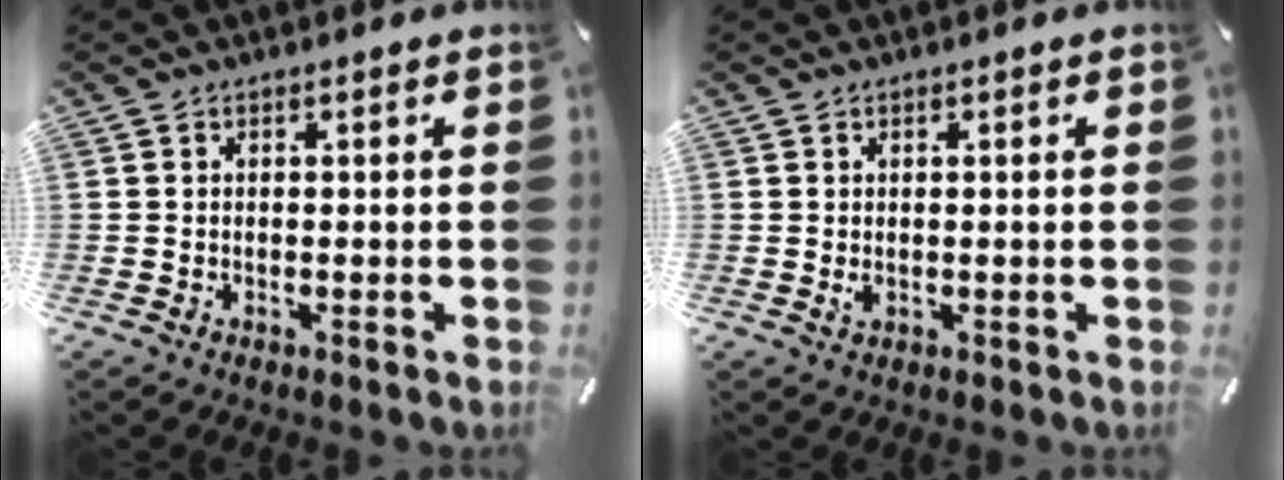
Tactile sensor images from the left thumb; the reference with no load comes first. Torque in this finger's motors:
{"motor_torque": [0.11, 0.15, 0.20, -0.04, -0.01]}